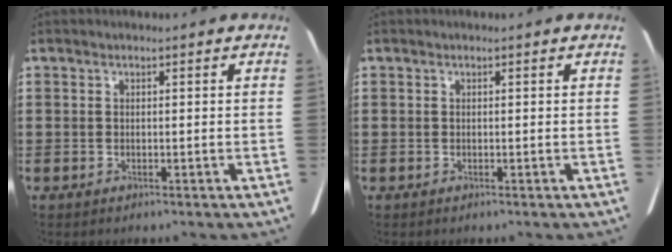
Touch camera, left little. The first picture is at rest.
{"total": 0.0}